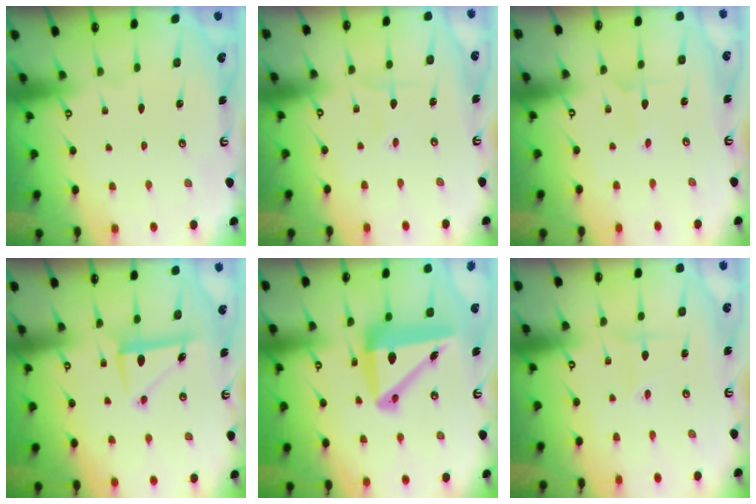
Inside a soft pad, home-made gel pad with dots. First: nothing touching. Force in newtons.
{"total": 2.6, "press": 2.5, "slide": 0.9}
{"total": 2.0, "press": 2.0, "slide": 0.2}
{"total": 7.1, "press": 7.0, "slide": 1.3}
{"total": 14.9, "press": 14.7, "slide": 2.9}
{"total": 1.9, "press": 1.9, "slide": 0.2}